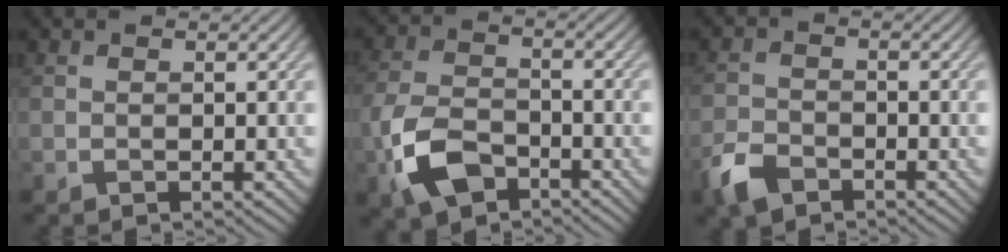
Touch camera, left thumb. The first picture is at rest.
{"total": 8.0, "force": [-4.4, 4.5, 5.0], "torque": [-0.129, -0.007, -0.097]}
{"total": 4.6, "force": [-3.4, 2.4, 2.2], "torque": [-0.055, -0.009, -0.075]}